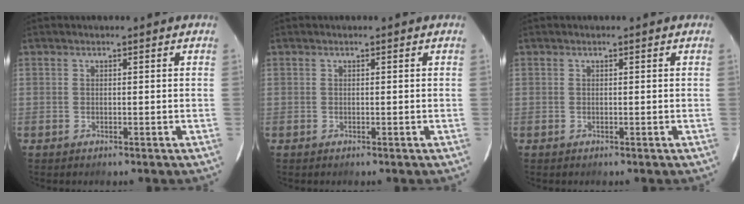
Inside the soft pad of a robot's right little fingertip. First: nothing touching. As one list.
[{"total": 0.0}, {"total": 0.0}]